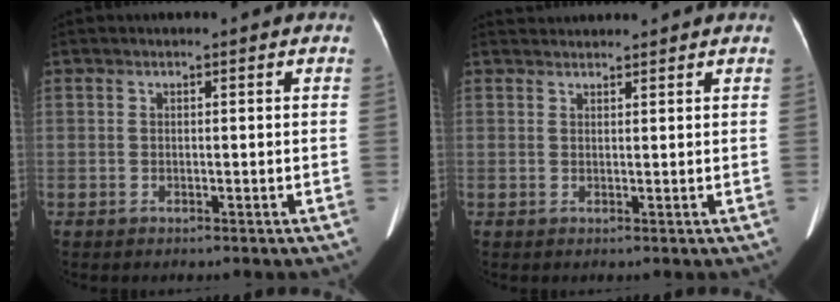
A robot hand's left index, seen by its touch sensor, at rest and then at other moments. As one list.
[{"total": 3.2, "force": [3.1, 0.4, 0.1], "torque": [-0.008, 0.032, 0.050]}]